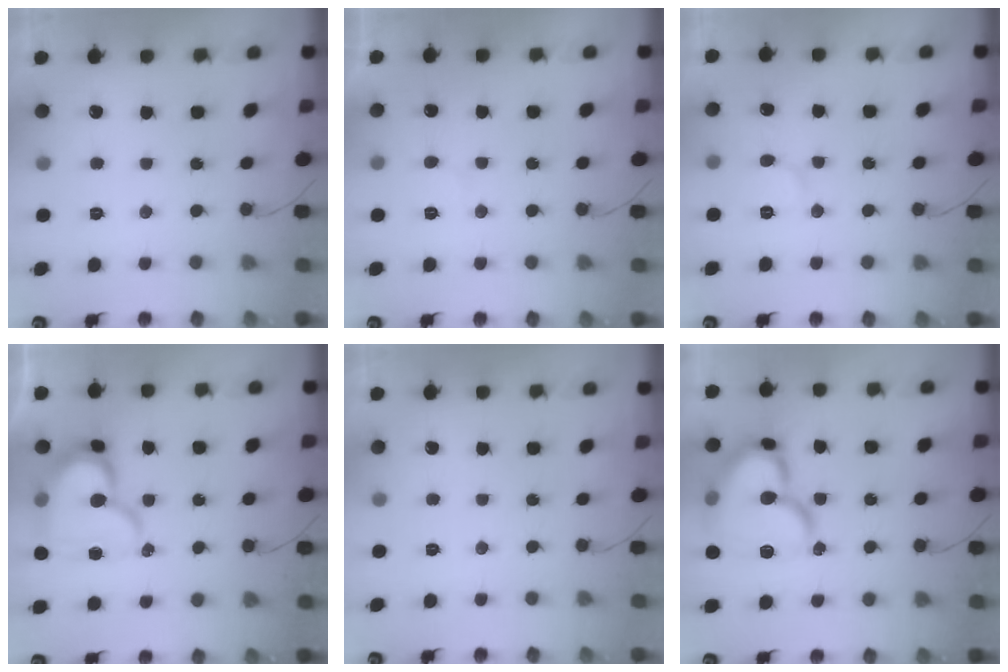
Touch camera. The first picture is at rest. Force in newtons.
{"total": 5.2, "press": 5.2, "slide": 0.3}
{"total": 6.2, "press": 6.2, "slide": 0.5}
{"total": 16.3, "press": 16.3, "slide": 1.2}
{"total": 0.0}
{"total": 21.0, "press": 20.9, "slide": 2.3}